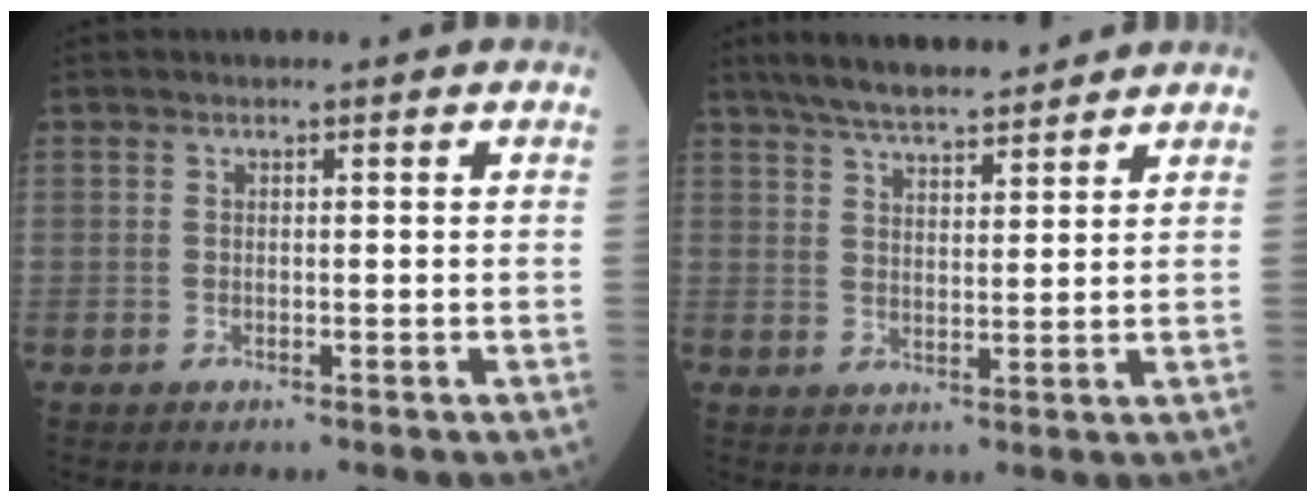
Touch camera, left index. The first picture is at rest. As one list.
[{"total": 9.9, "force": [8.6, 1.6, 4.5], "torque": [-0.076, 0.019, 0.142]}]